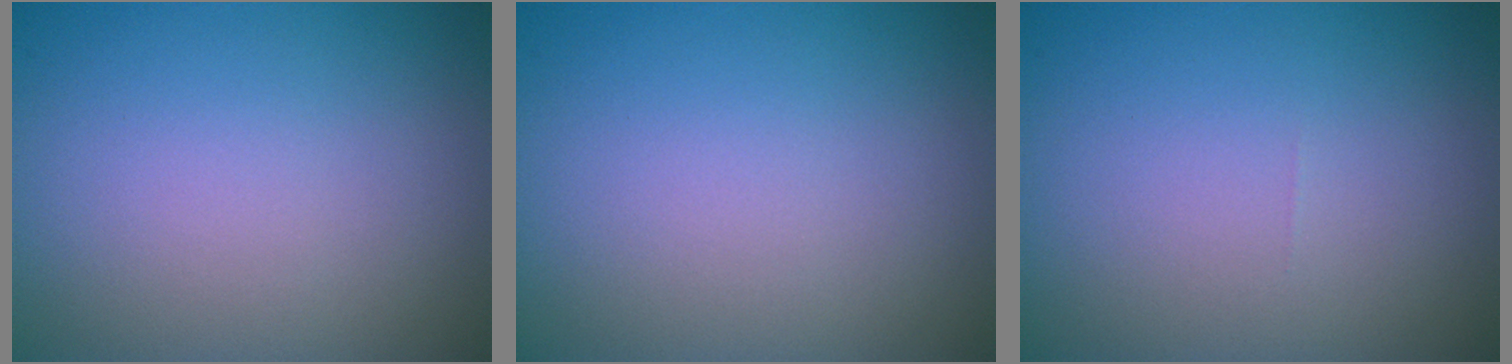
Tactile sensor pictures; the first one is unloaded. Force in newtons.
{"total": 0.0}
{"total": 0.0}